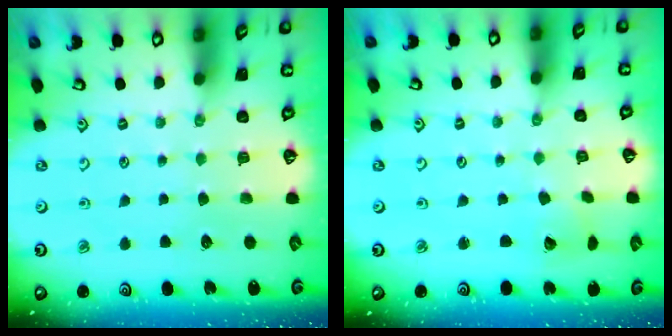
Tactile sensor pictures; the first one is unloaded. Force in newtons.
{"total": 2.2, "press": 2.2, "slide": 0.3}